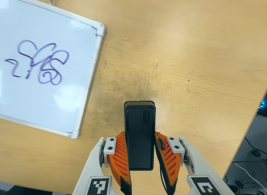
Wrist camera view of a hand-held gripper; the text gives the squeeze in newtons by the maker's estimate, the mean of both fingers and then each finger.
{"total": 4.8, "left": 3.4, "right": 6.2}